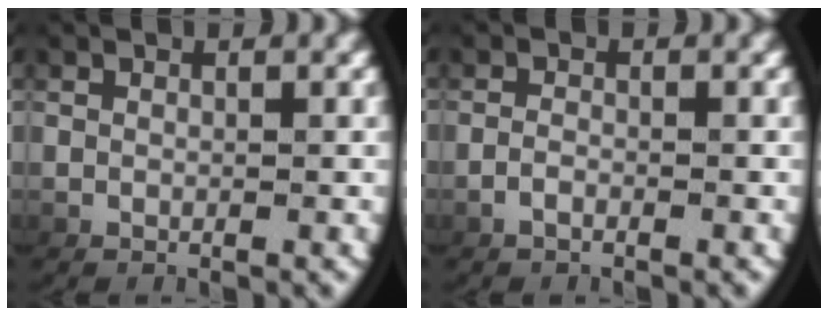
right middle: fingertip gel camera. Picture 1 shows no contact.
{"total": 0.9, "force": [-0.9, 0.0, 0.3], "torque": [-0.013, 0.002, -0.020]}